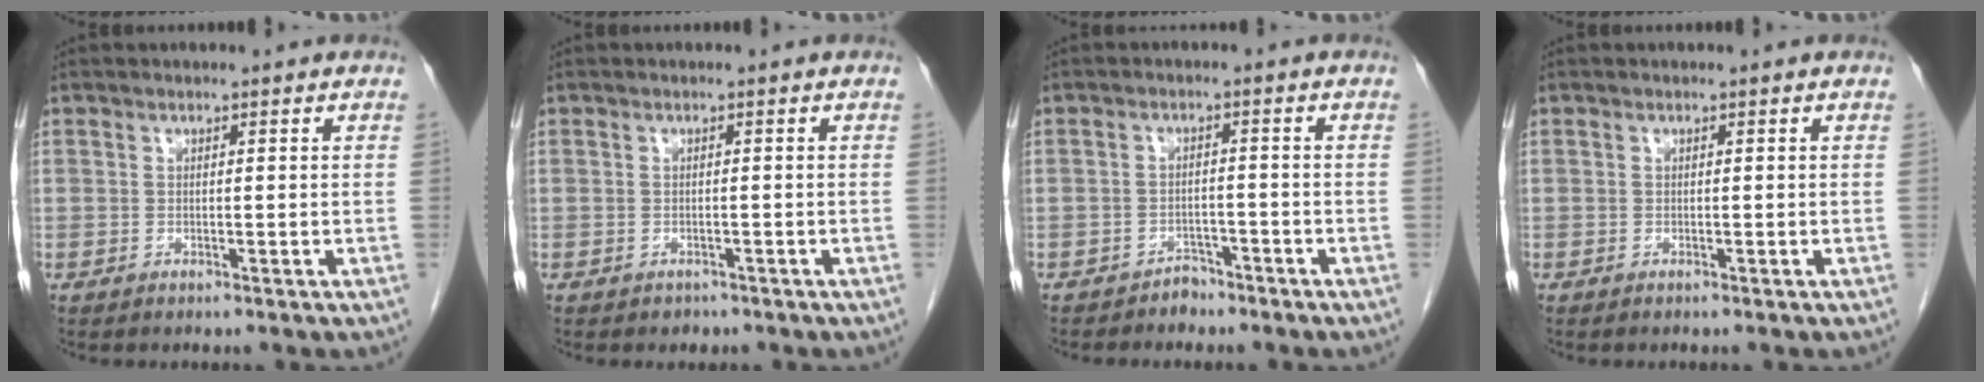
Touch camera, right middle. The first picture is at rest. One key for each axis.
{"total": 1.3, "fx": -1.0, "fy": 0.8, "fz": 0.1, "tx": -0.008, "ty": 0.000, "tz": -0.012}
{"total": 2.3, "fx": -2.0, "fy": 1.2, "fz": 0.1, "tx": -0.005, "ty": 0.005, "tz": -0.031}
{"total": 0.0}